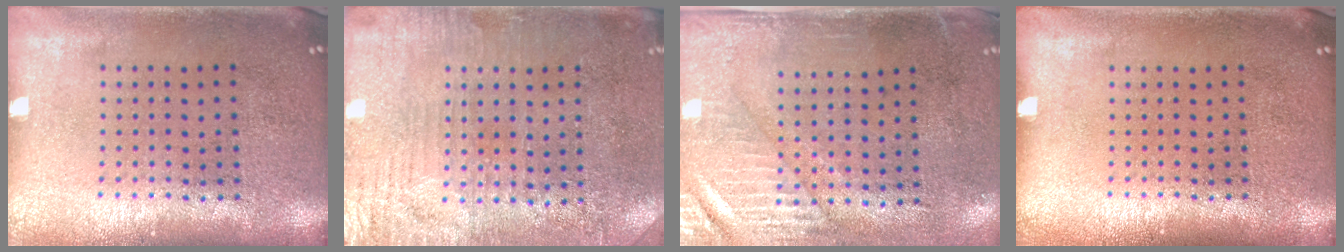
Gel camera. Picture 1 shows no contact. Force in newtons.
{"total": 3.2, "press": 3.1, "slide": 0.8}
{"total": 2.9, "press": 2.5, "slide": 1.5}
{"total": 0.0}